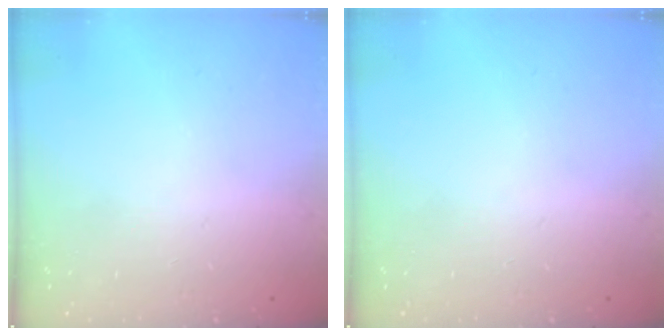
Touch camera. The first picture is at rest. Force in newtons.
{"total": 0.0}